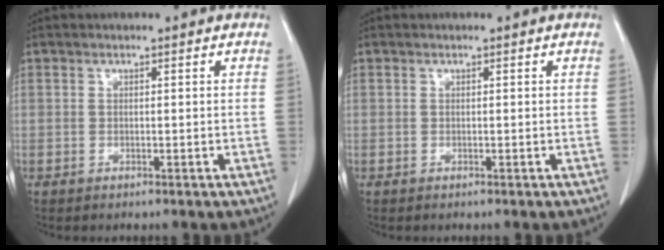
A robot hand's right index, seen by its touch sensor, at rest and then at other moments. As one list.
[{"total": 0.0}]